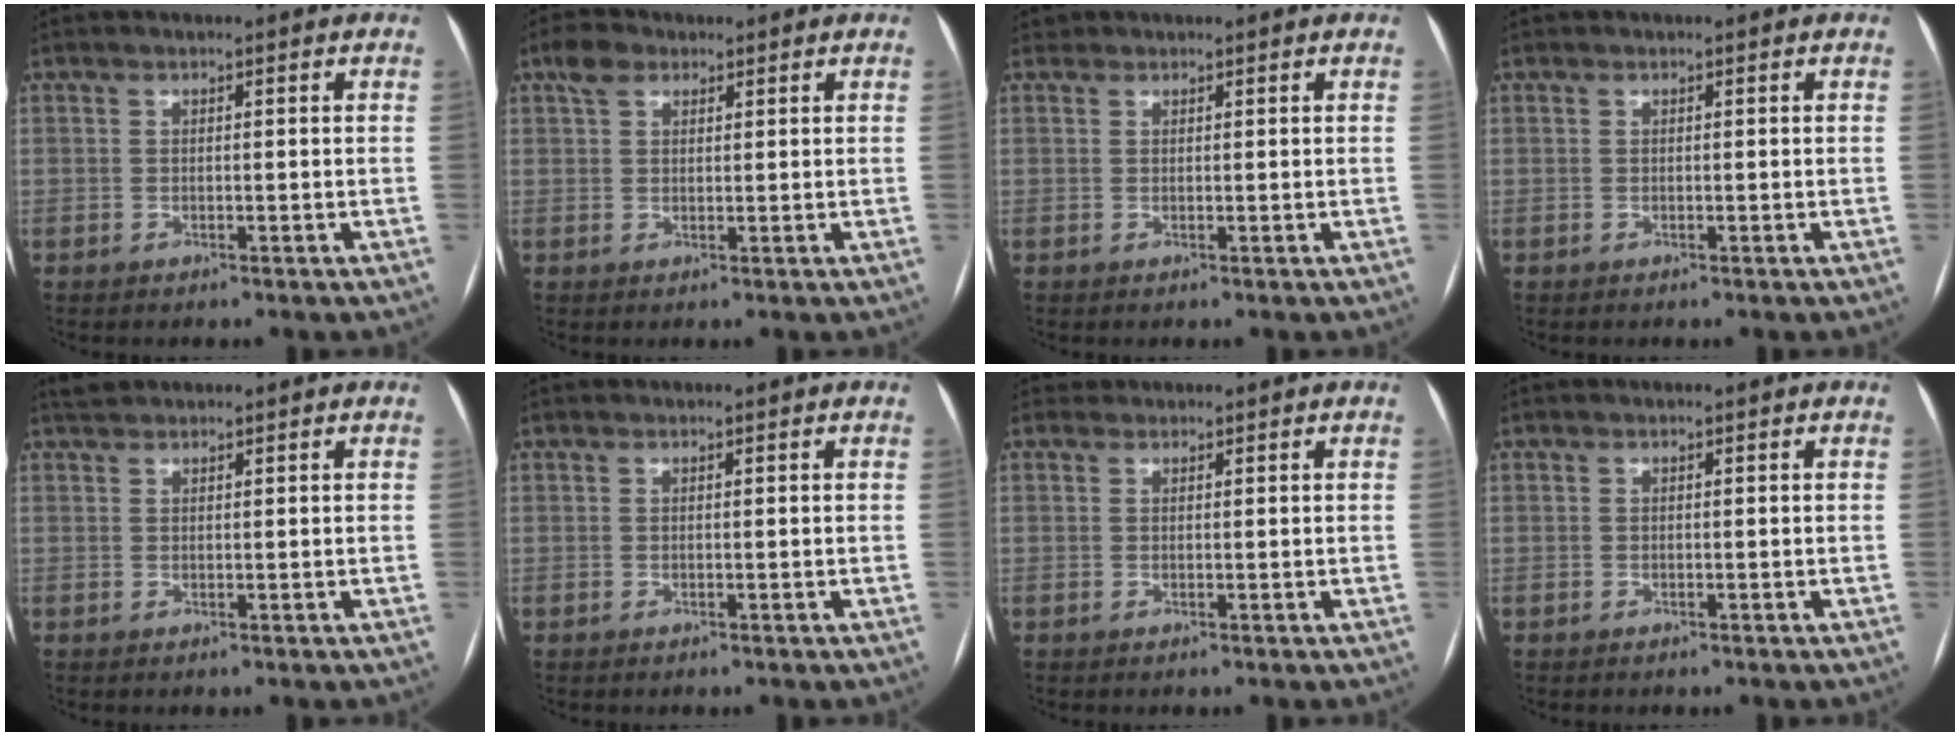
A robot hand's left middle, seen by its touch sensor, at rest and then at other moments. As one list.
[{"total": 3.3, "force": [2.0, 2.0, 1.6], "torque": [-0.036, 0.017, 0.039]}, {"total": 0.5, "force": [0.4, 0.3, -0.1], "torque": [0.001, 0.002, 0.007]}, {"total": 0.0}, {"total": 1.4, "force": [1.4, 0.3, 0.1], "torque": [-0.008, 0.014, 0.029]}, {"total": 0.0}, {"total": 0.7, "force": [0.6, 0.4, -0.2], "torque": [0.003, 0.005, 0.009]}, {"total": 0.0}]